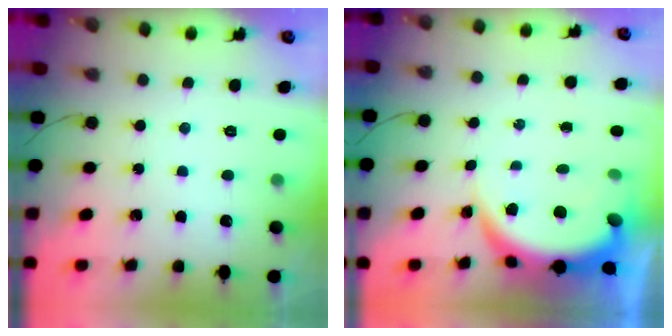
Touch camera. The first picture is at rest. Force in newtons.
{"total": 6.8, "press": 6.7, "slide": 0.9}